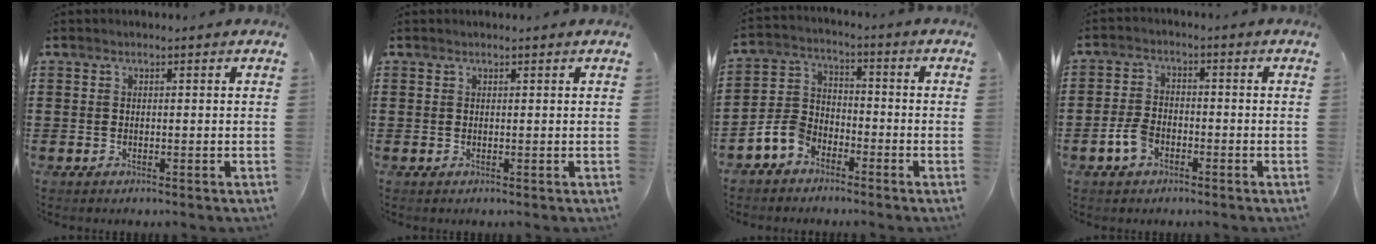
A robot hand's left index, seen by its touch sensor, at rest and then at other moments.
{"total": 0.0}
{"total": 5.8, "force": [-4.2, 3.5, 2.1], "torque": [-0.068, 0.008, -0.088]}
{"total": 4.0, "force": [-1.9, 2.4, 2.6], "torque": [-0.067, 0.001, -0.040]}